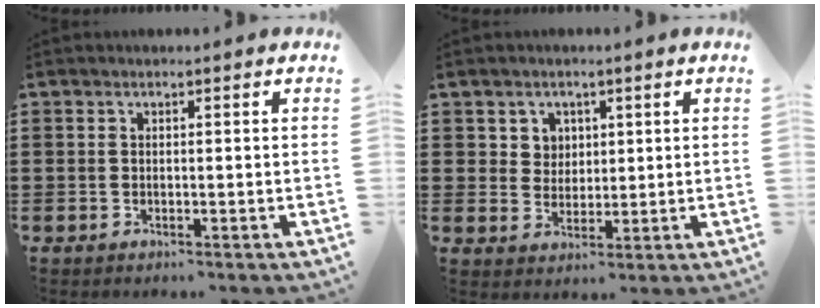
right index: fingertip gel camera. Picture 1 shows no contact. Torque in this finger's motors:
{"motor_torque": [0.02, 0.00, 0.01, 0.02]}